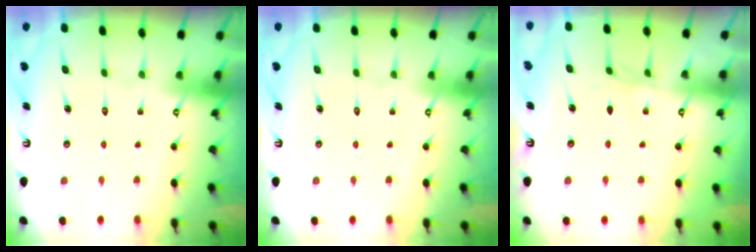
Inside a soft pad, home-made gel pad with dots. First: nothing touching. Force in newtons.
{"total": 0.0}
{"total": 2.9, "press": 2.9, "slide": 0.5}